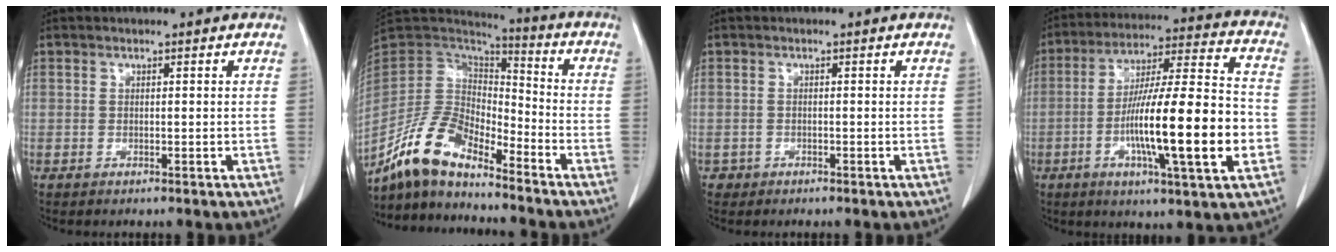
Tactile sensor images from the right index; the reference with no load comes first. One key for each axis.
{"total": 12.5, "fx": -10.4, "fy": 3.9, "fz": 5.6, "tx": -0.119, "ty": 0.020, "tz": -0.201}
{"total": 1.0, "fx": -0.6, "fy": 0.8, "fz": -0.2, "tx": -0.004, "ty": 0.004, "tz": -0.012}
{"total": 20.0, "fx": -4.6, "fy": 1.4, "fz": 19.4, "tx": -0.319, "ty": -0.002, "tz": -0.073}